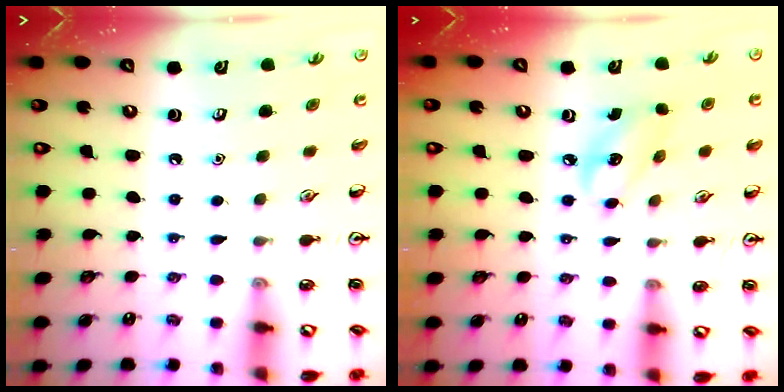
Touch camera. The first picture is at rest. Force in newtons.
{"total": 5.4, "press": 5.3, "slide": 0.8}